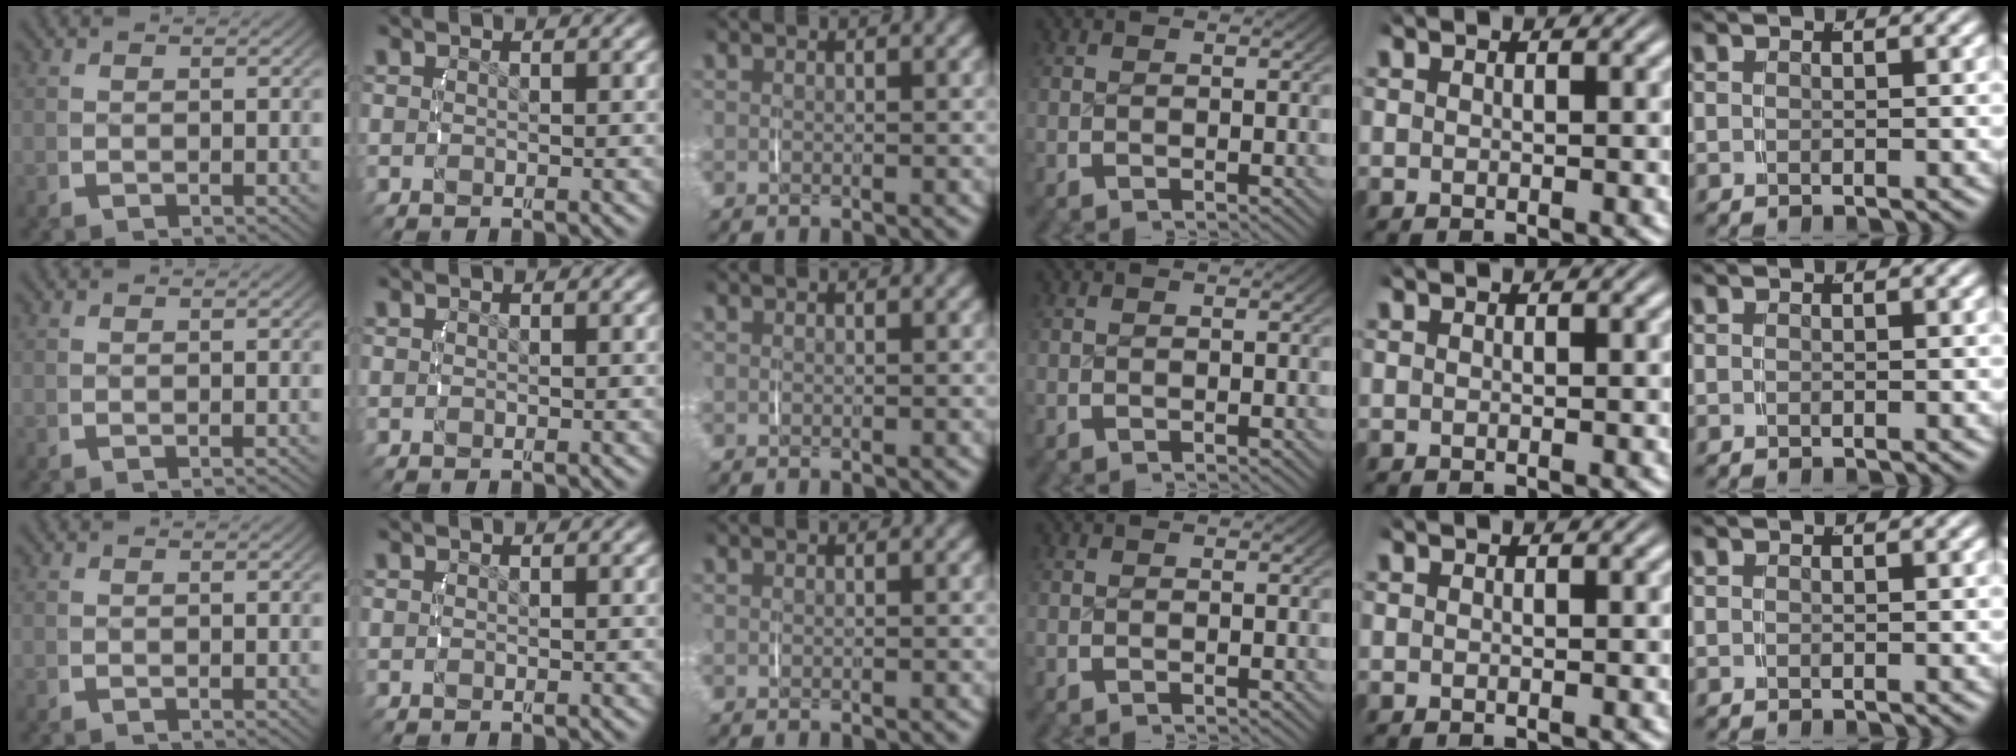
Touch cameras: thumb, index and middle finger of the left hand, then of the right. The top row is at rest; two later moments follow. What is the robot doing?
{"motion": "lift_and_place", "object": "measuring cup"}